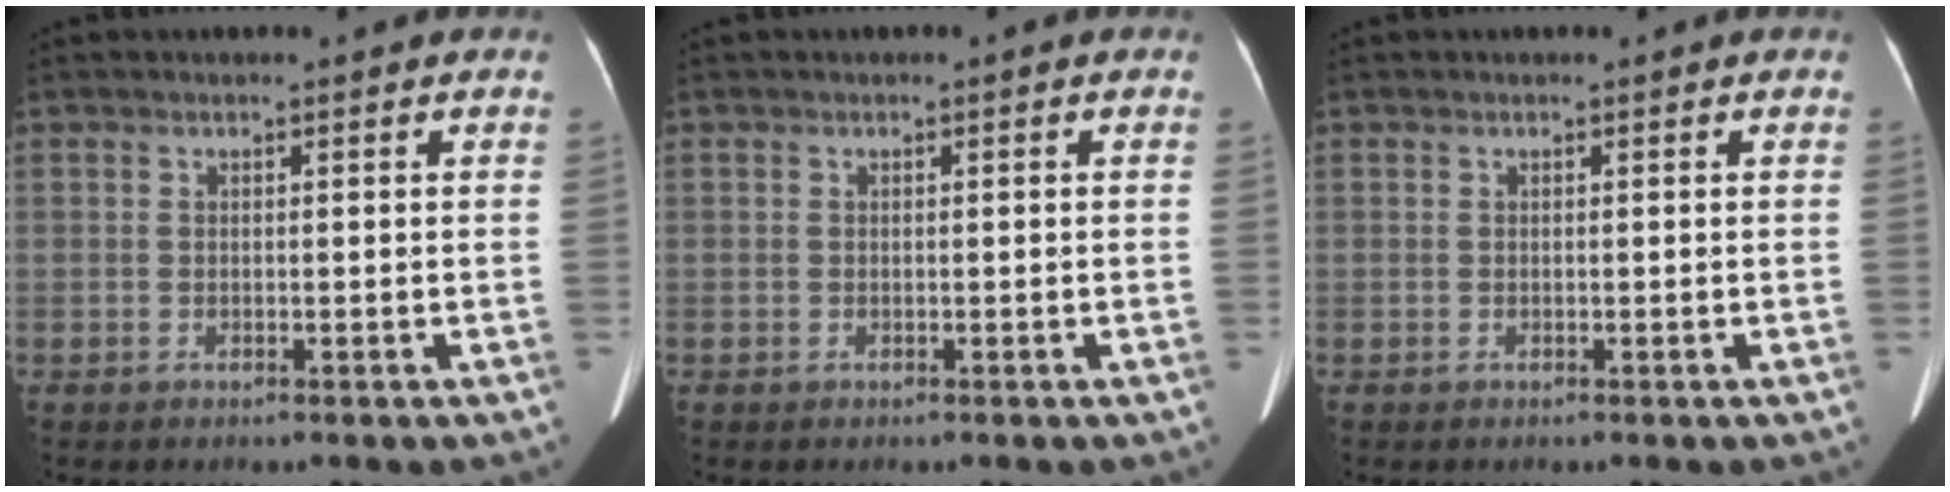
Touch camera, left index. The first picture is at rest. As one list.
[{"total": 0.0}, {"total": 0.0}]